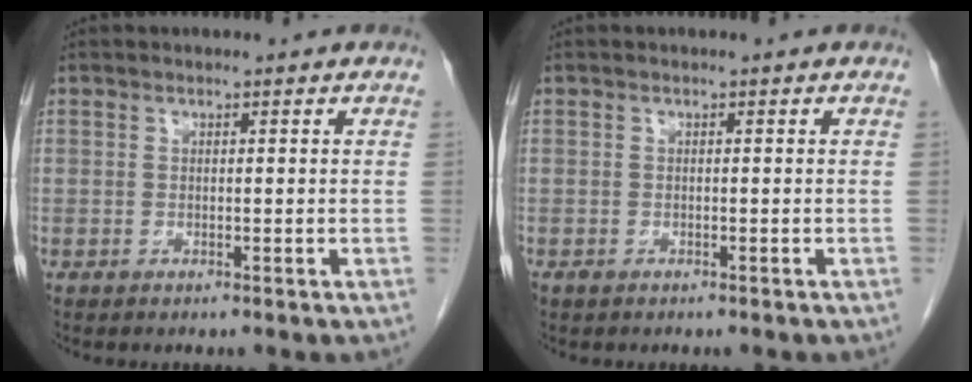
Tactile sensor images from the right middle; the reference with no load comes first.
{"total": 0.6, "force": [-0.4, 0.4, 0.1], "torque": [-0.008, 0.002, -0.006]}